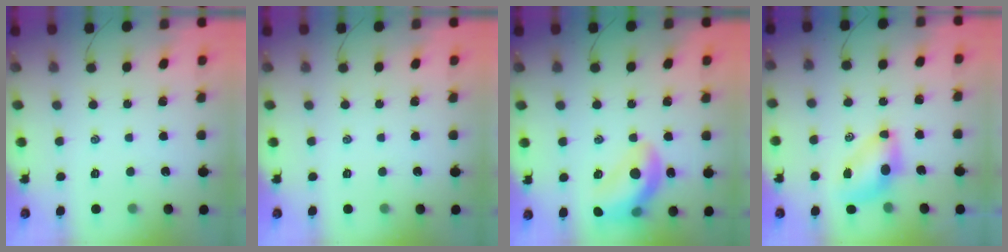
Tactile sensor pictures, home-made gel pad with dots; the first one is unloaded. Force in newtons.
{"total": 0.0}
{"total": 13.7, "press": 13.6, "slide": 1.5}
{"total": 7.1, "press": 7.0, "slide": 0.9}